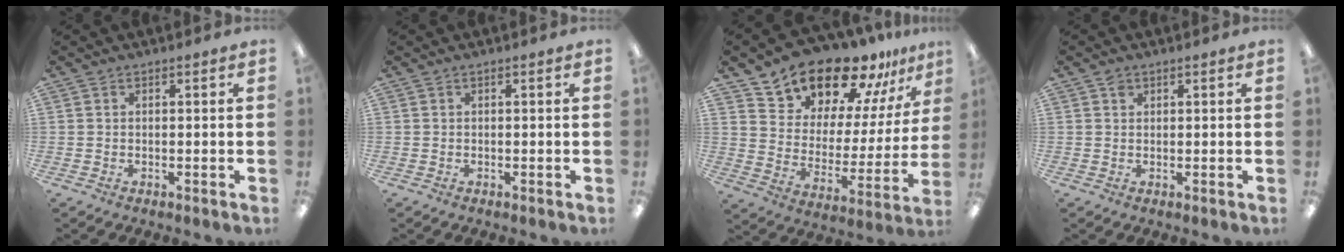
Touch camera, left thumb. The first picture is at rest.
{"total": 0.0}
{"total": 17.0, "force": [15.1, 7.0, 3.7], "torque": [-0.075, -0.134, 0.267]}
{"total": 1.3, "force": [0.8, 0.9, 0.4], "torque": [-0.011, 0.001, 0.015]}